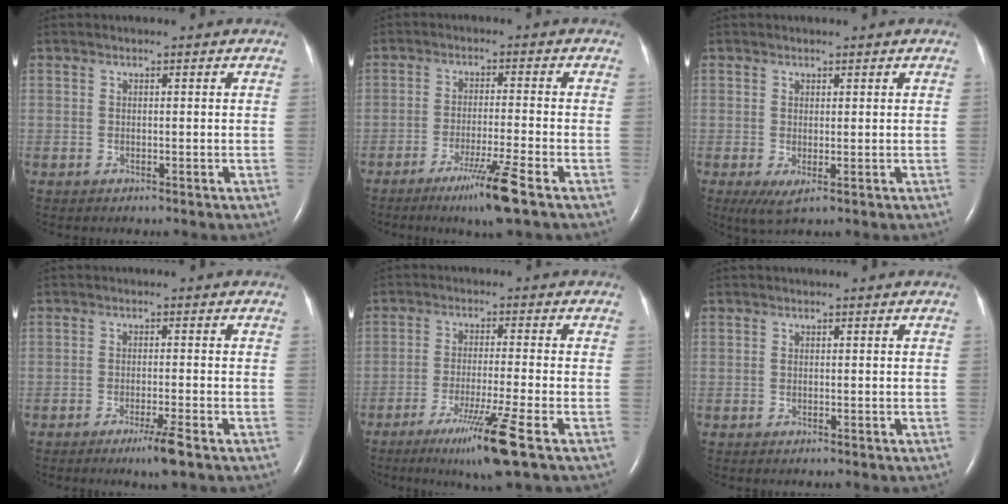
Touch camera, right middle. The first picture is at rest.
{"total": 7.0, "force": [-4.3, -1.1, 5.4], "torque": [-0.100, -0.021, -0.079]}
{"total": 2.5, "force": [-0.2, 0.7, 2.4], "torque": [-0.043, -0.009, 0.004]}
{"total": 3.7, "force": [-2.3, -0.5, 2.8], "torque": [-0.052, -0.012, -0.041]}
{"total": 8.8, "force": [-5.0, -1.4, 7.2], "torque": [-0.131, -0.030, -0.089]}
{"total": 0.0}